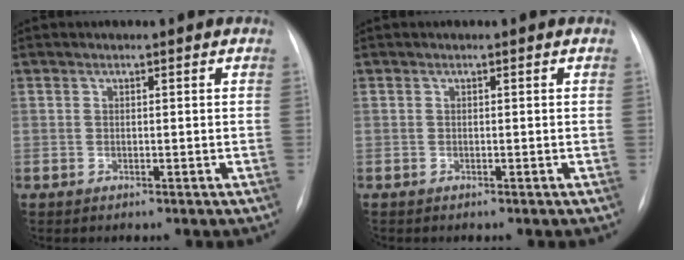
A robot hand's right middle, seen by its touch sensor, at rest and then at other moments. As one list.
[{"total": 0.0}]